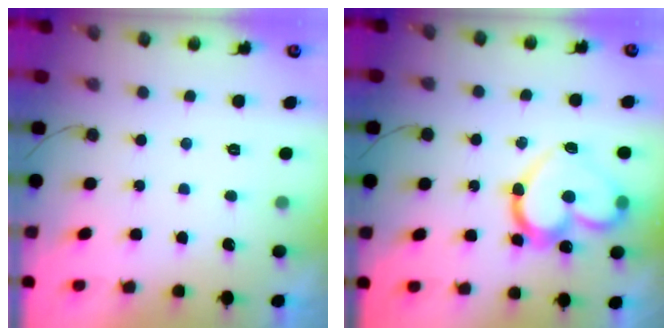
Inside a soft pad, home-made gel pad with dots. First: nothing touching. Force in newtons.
{"total": 18.4, "press": 18.4, "slide": 1.4}